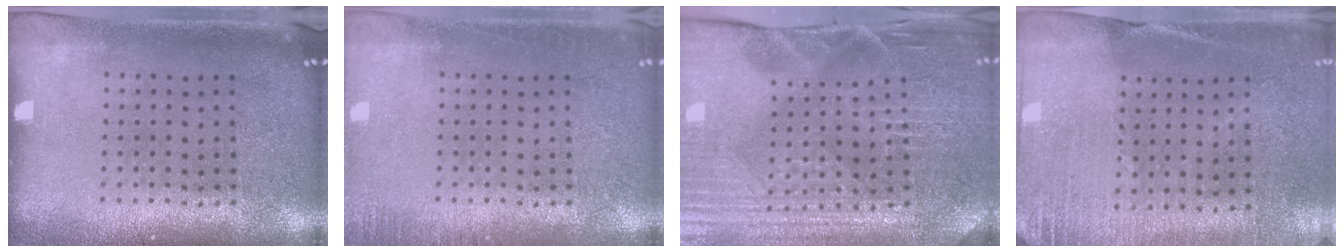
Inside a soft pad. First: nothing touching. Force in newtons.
{"total": 1.3, "press": 1.3, "slide": 0.3}
{"total": 4.0, "press": 3.9, "slide": 0.6}
{"total": 2.6, "press": 2.5, "slide": 0.6}